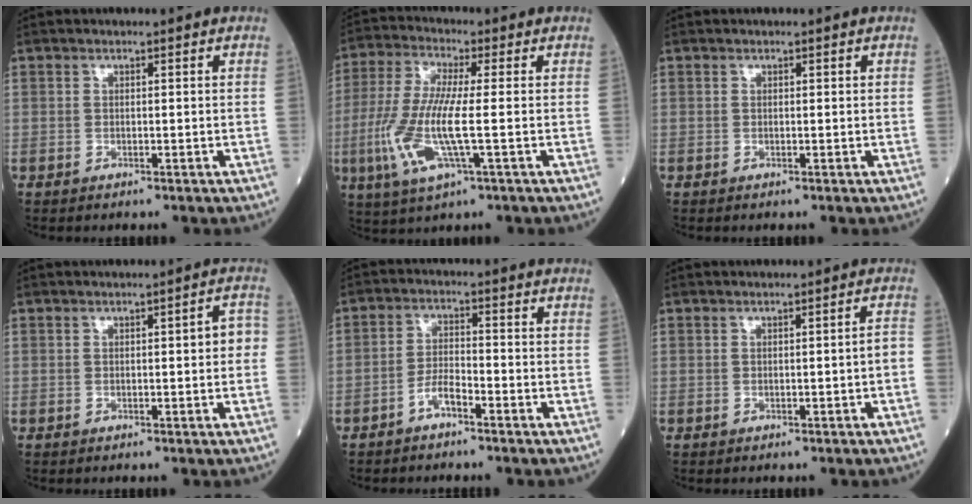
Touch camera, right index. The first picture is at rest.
{"total": 11.3, "force": [-2.2, 1.6, 10.9], "torque": [-0.248, -0.010, -0.046]}
{"total": 0.0}
{"total": 2.6, "force": [-0.1, 0.7, 2.5], "torque": [-0.024, 0.008, -0.003]}
{"total": 3.3, "force": [-2.4, 0.8, 2.2], "torque": [-0.044, 0.007, -0.047]}
{"total": 1.5, "force": [-0.6, 0.0, 1.3], "torque": [-0.012, 0.000, -0.009]}